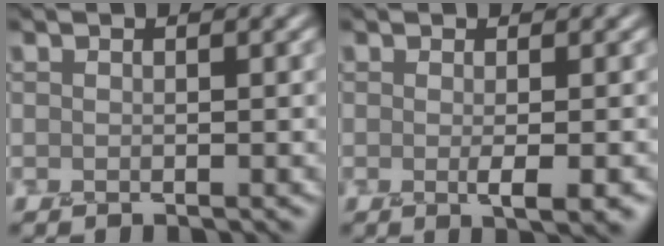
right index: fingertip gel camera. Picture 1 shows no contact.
{"total": 2.6, "force": [-0.4, 0.6, 2.5], "torque": [-0.031, -0.001, -0.006]}